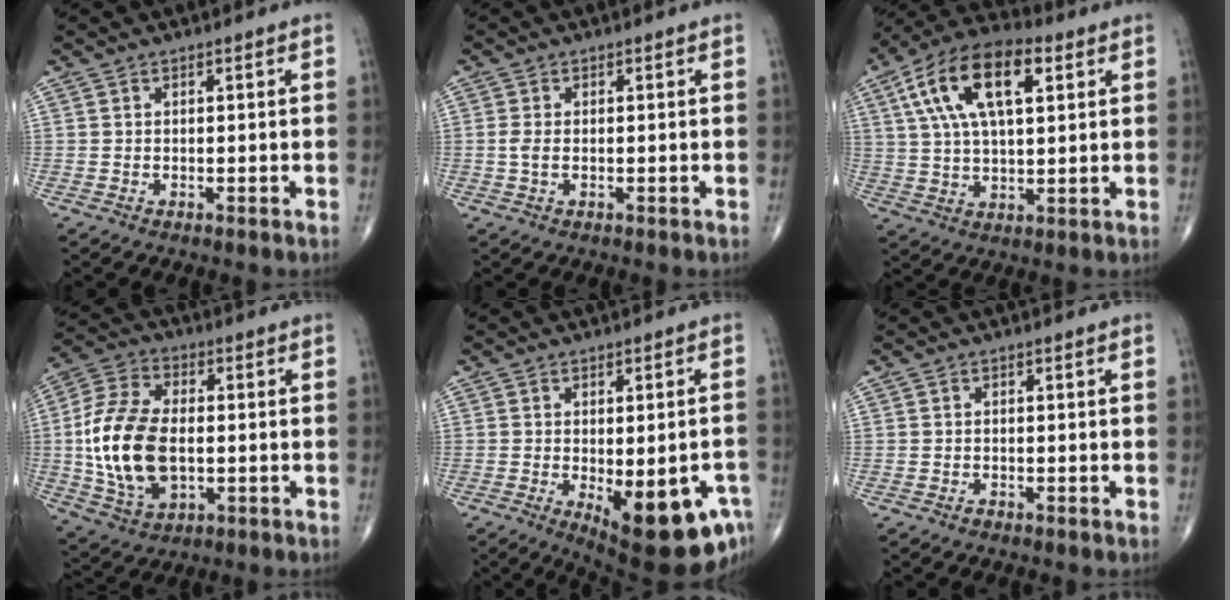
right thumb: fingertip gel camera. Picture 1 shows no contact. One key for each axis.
{"total": 1.8, "fx": -0.2, "fy": 1.0, "fz": 1.6, "tx": -0.041, "ty": -0.003, "tz": -0.006}
{"total": 16.8, "fx": 5.9, "fy": 7.7, "fz": 13.7, "tx": -0.250, "ty": 0.013, "tz": 0.101}
{"total": 17.5, "fx": -1.0, "fy": 10.2, "fz": 14.2, "tx": -0.287, "ty": 0.005, "tz": -0.015}
{"total": 16.9, "fx": -6.6, "fy": 6.3, "fz": 14.2, "tx": -0.132, "ty": 0.006, "tz": -0.070}
{"total": 0.6, "fx": -0.5, "fy": 0.3, "fz": 0.2, "tx": -0.003, "ty": 0.002, "tz": -0.011}